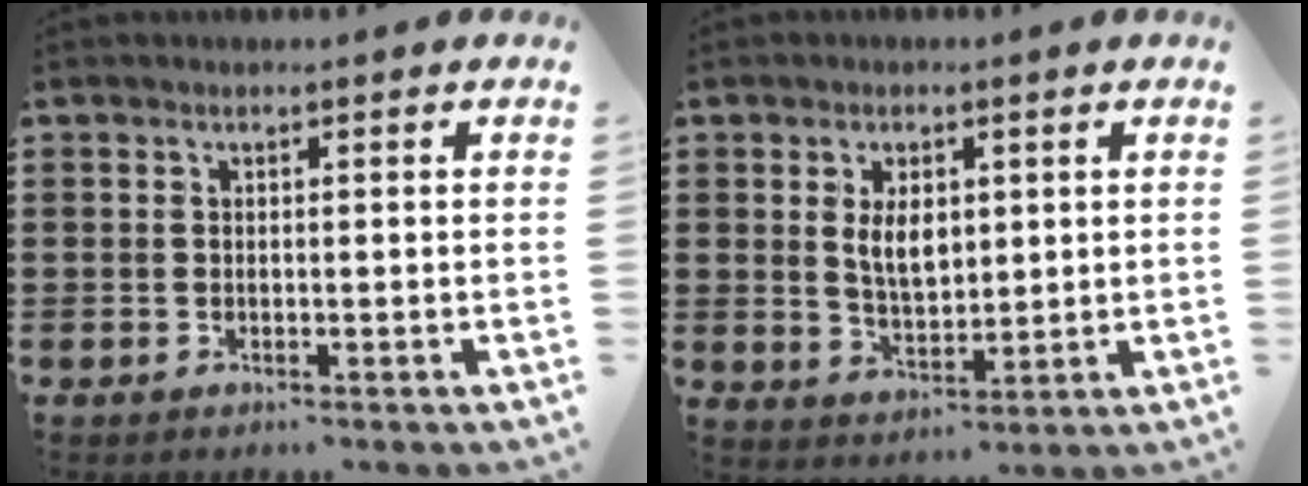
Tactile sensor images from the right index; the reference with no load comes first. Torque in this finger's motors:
{"motor_torque": [0.50, 0.74, 0.14, 0.05]}